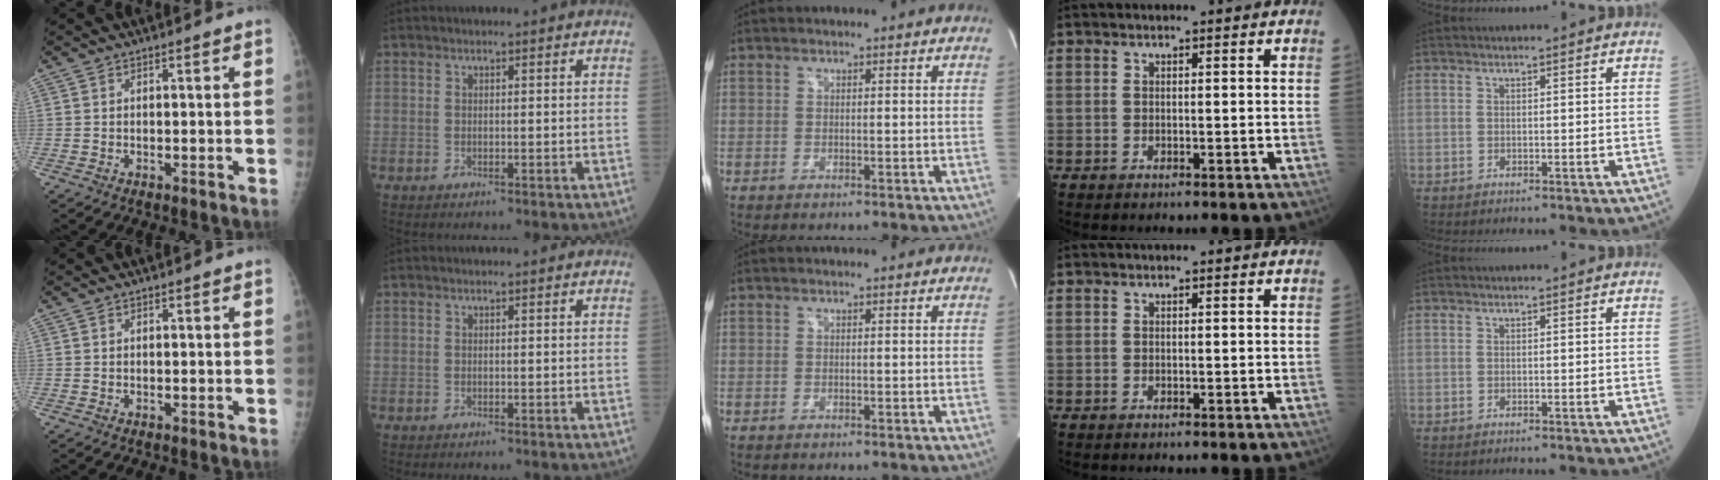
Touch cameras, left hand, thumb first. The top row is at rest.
{}